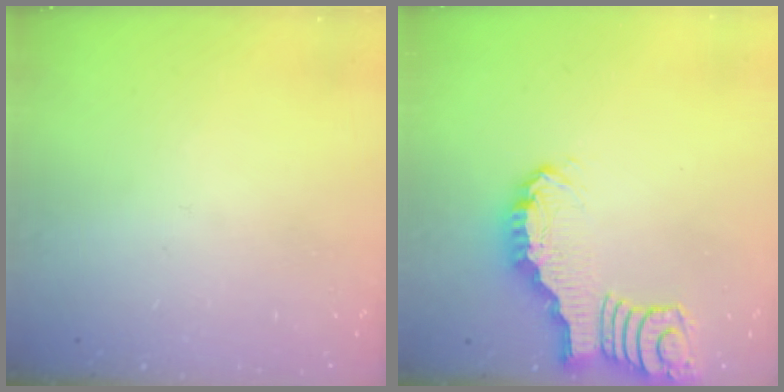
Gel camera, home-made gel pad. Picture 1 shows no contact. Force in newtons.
{"total": 2.8, "press": 2.7, "slide": 0.4}